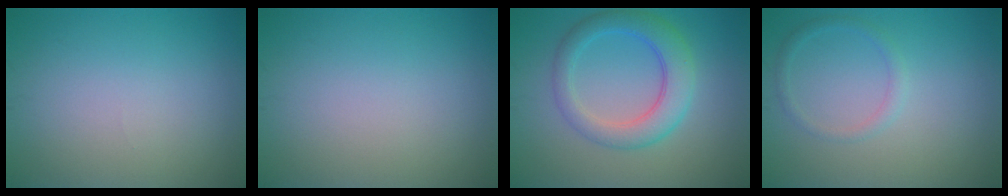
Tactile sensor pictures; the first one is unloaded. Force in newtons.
{"total": 0.0}
{"total": 4.8, "press": 4.8, "slide": 0.2}
{"total": 1.3, "press": 1.3, "slide": 0.1}